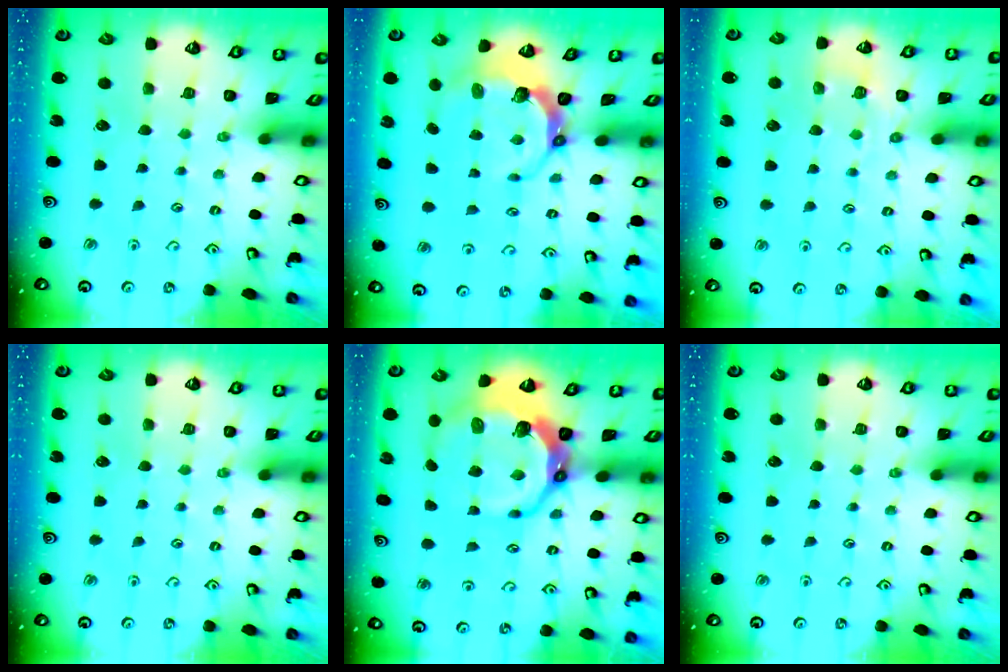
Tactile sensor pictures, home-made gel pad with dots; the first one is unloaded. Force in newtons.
{"total": 8.1, "press": 6.8, "slide": 4.4}
{"total": 4.8, "press": 4.6, "slide": 1.3}
{"total": 0.0}
{"total": 13.4, "press": 12.4, "slide": 5.0}
{"total": 0.0}